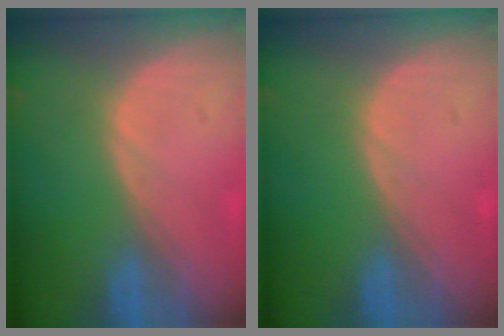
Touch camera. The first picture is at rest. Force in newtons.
{"total": 0.0}